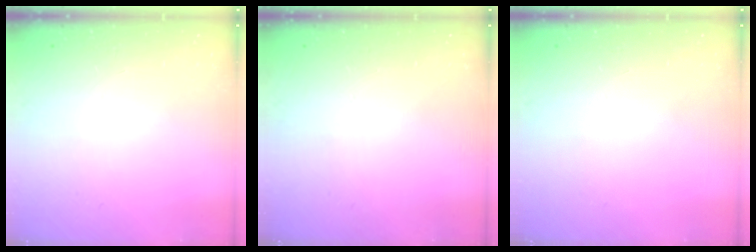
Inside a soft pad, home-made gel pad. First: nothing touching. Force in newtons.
{"total": 0.0}
{"total": 0.0}